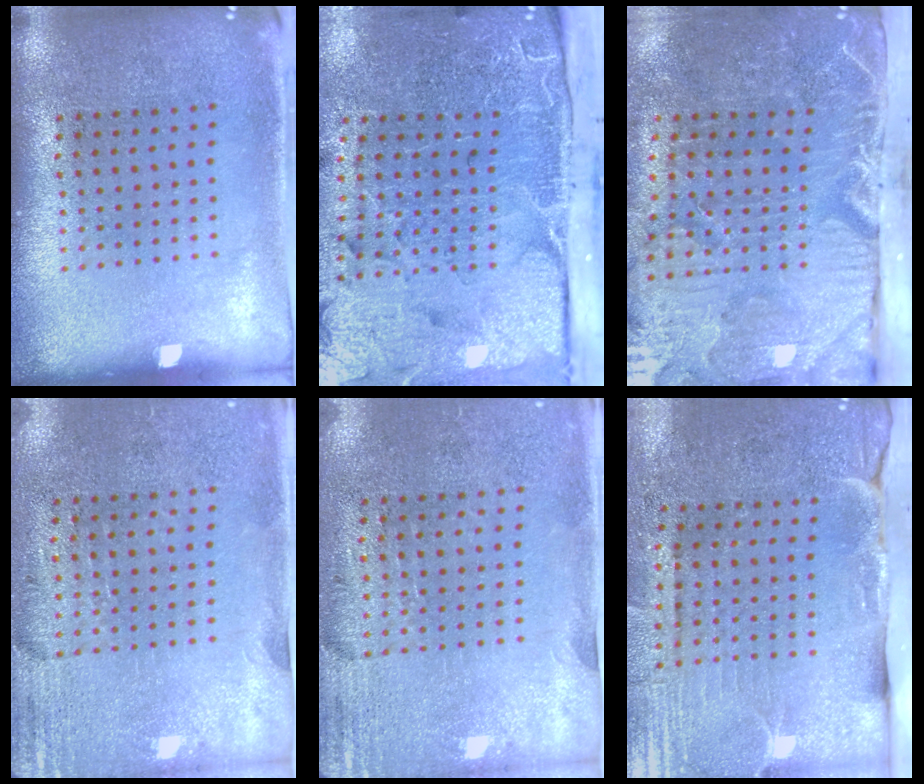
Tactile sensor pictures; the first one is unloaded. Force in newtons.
{"total": 5.0, "press": 3.9, "slide": 3.1}
{"total": 5.2, "press": 4.4, "slide": 2.8}
{"total": 2.8, "press": 2.4, "slide": 1.4}
{"total": 2.8, "press": 2.4, "slide": 1.4}
{"total": 4.4, "press": 3.8, "slide": 2.3}